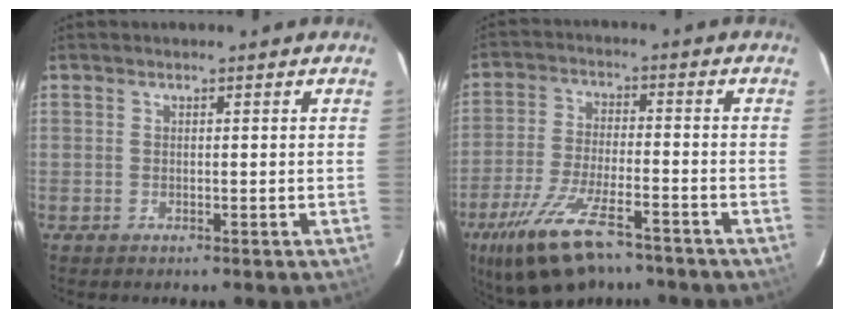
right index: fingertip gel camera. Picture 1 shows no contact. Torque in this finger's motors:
{"motor_torque": [1.32, -0.82, 0.63, 0.14]}